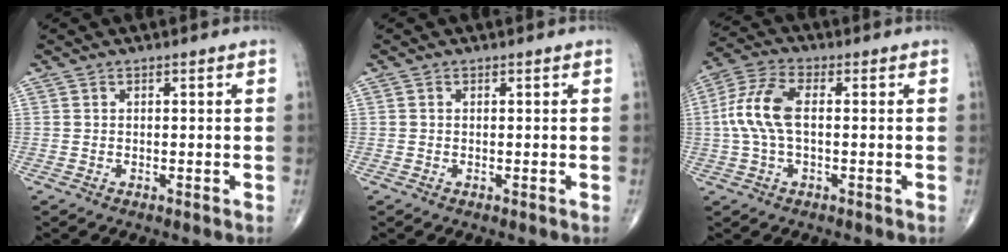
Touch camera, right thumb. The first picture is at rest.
{"total": 0.0}
{"total": 9.4, "force": [0.3, 4.7, 8.1], "torque": [-0.191, 0.026, 0.004]}